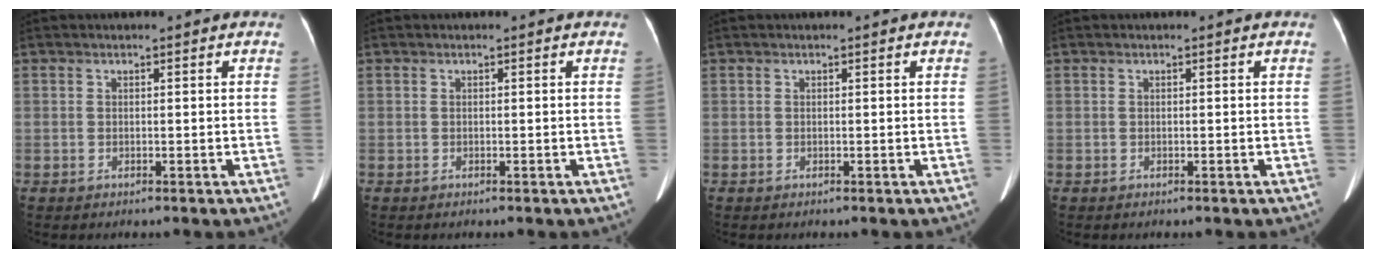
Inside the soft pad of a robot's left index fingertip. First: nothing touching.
{"total": 0.0}
{"total": 0.0}
{"total": 0.0}